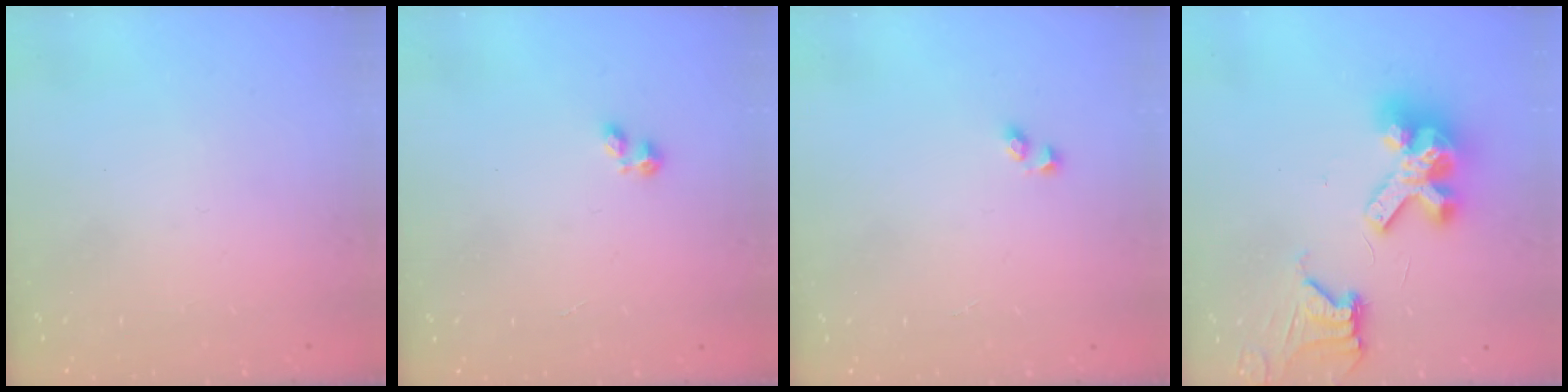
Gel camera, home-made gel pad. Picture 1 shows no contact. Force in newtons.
{"total": 1.7, "press": 1.7, "slide": 0.5}
{"total": 2.1, "press": 1.7, "slide": 1.2}
{"total": 13.6, "press": 13.5, "slide": 1.6}